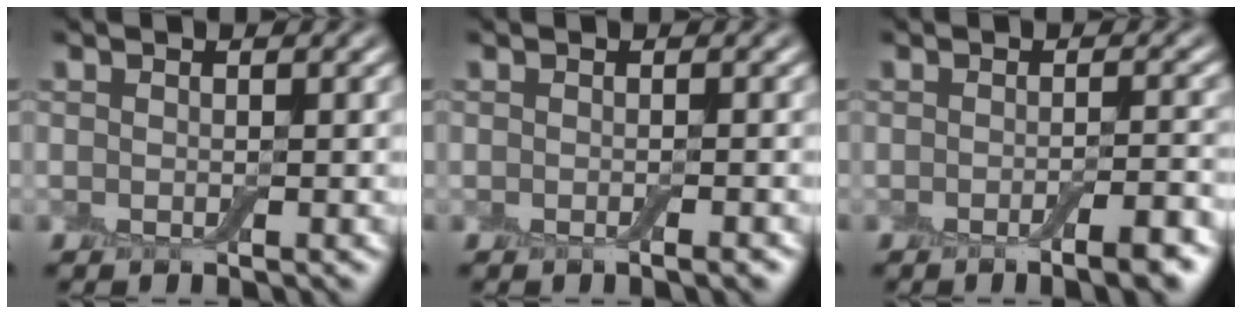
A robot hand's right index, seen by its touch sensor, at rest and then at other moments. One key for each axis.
{"total": 1.0, "fx": -0.5, "fy": 0.1, "fz": 0.9, "tx": -0.010, "ty": -0.001, "tz": -0.008}
{"total": 4.2, "fx": -2.0, "fy": 1.0, "fz": 3.5, "tx": -0.042, "ty": 0.000, "tz": -0.029}